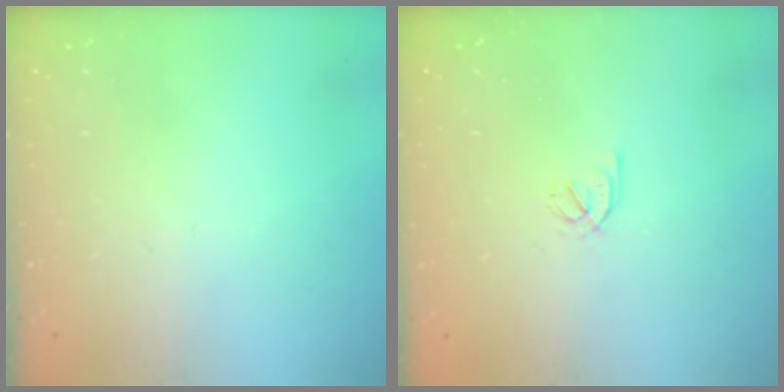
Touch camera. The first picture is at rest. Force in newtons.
{"total": 2.1, "press": 1.9, "slide": 0.8}